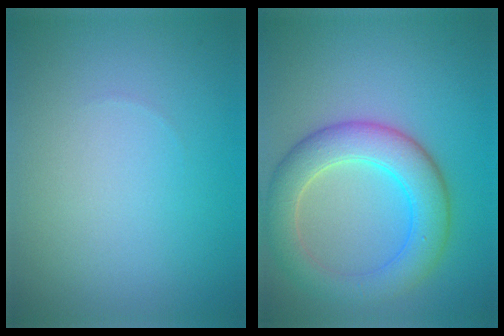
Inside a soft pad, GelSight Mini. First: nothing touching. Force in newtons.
{"total": 6.1, "press": 6.1, "slide": 0.2}